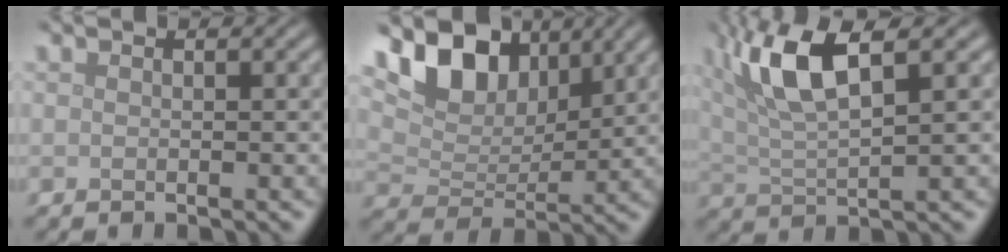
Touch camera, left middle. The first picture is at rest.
{"total": 7.5, "force": [4.7, 4.2, 4.1], "torque": [-0.078, 0.001, 0.075]}
{"total": 7.2, "force": [3.1, 2.1, 6.1], "torque": [-0.119, 0.014, 0.058]}